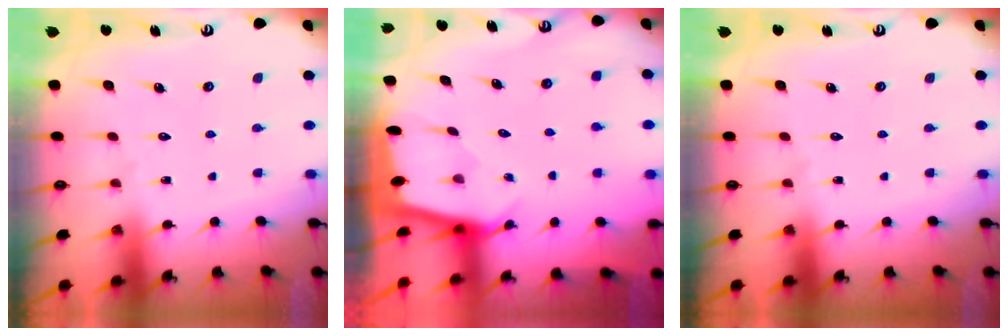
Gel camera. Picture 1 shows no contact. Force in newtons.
{"total": 1.8, "press": 1.8, "slide": 0.2}
{"total": 0.0}